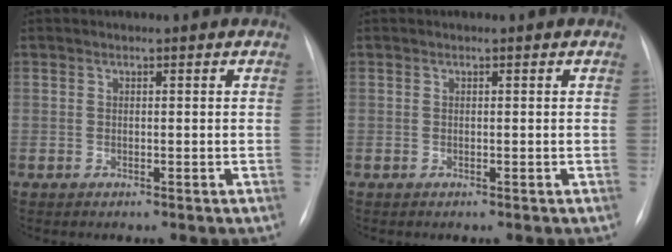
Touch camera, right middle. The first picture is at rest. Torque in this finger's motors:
{"motor_torque": [-0.65, -0.07, 0.01, 0.00]}